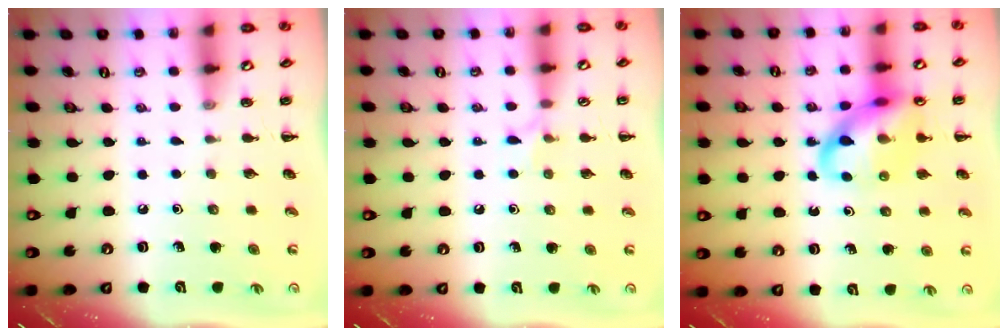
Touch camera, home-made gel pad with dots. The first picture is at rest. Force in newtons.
{"total": 5.1, "press": 4.8, "slide": 1.8}
{"total": 15.8, "press": 15.7, "slide": 2.0}